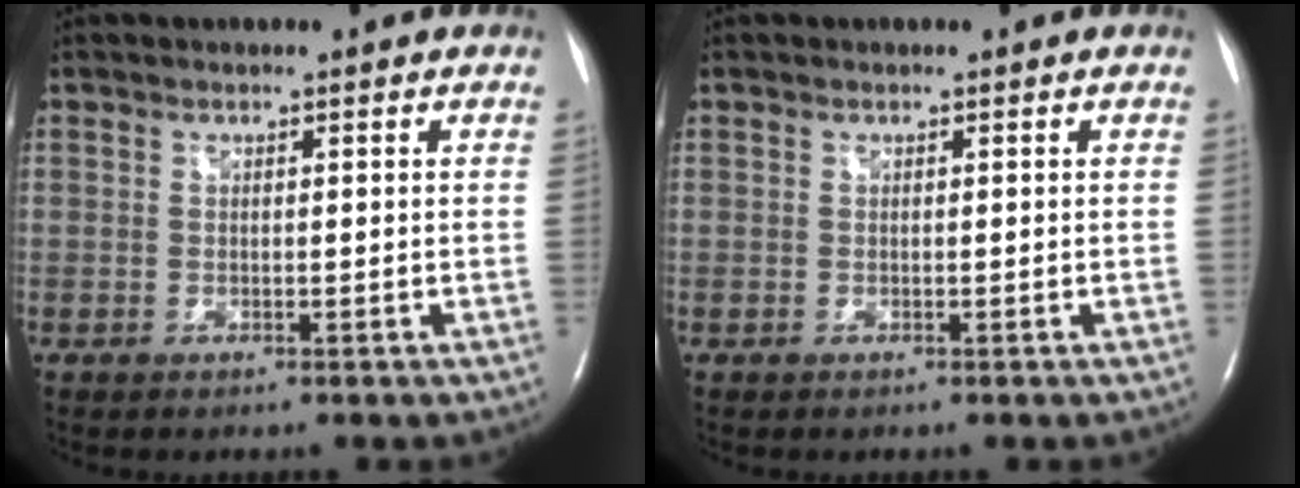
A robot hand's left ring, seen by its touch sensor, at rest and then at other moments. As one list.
[{"total": 0.0}]